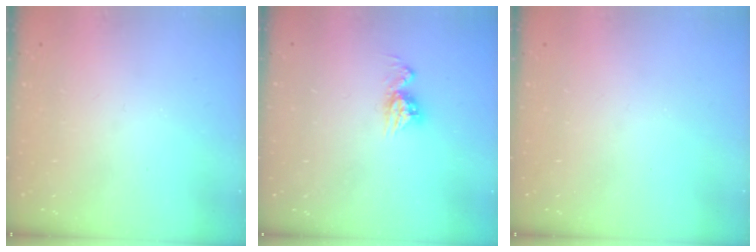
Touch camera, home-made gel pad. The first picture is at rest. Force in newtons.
{"total": 8.0, "press": 8.0, "slide": 0.7}
{"total": 0.0}